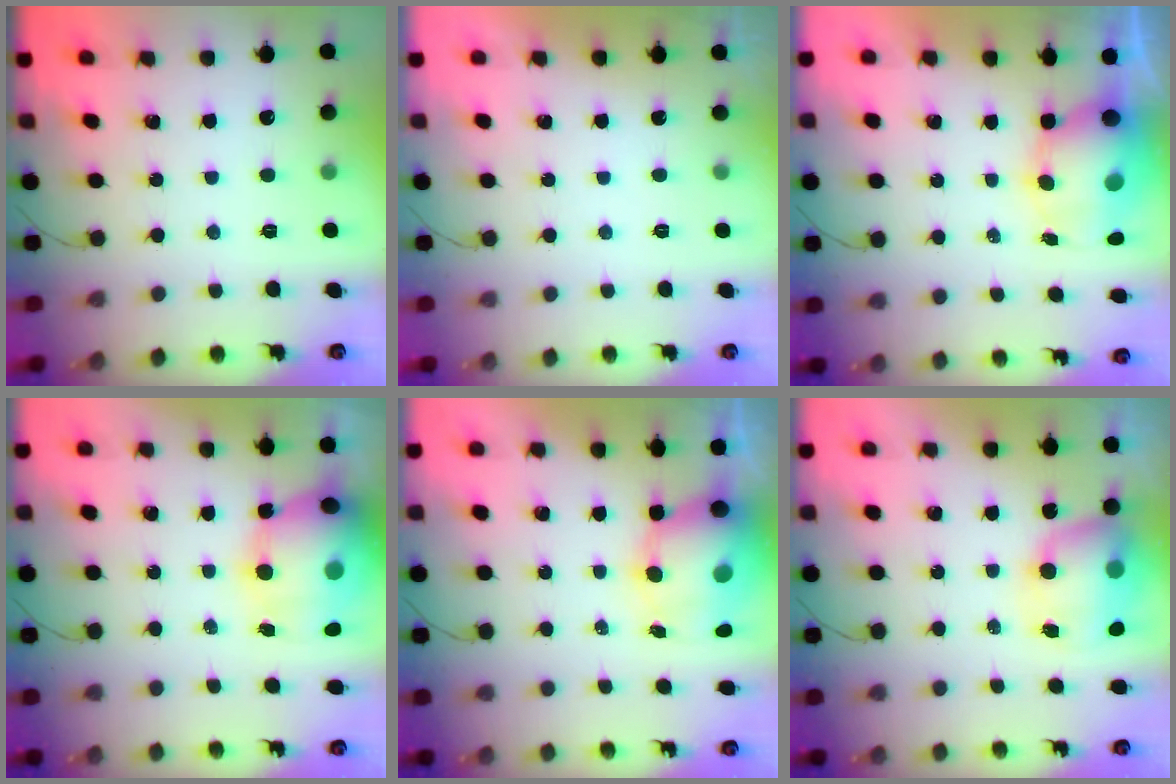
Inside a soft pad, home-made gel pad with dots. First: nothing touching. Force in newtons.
{"total": 0.0}
{"total": 8.4, "press": 8.2, "slide": 2.0}
{"total": 20.5, "press": 19.9, "slide": 4.9}
{"total": 11.4, "press": 11.0, "slide": 3.0}
{"total": 10.3, "press": 10.0, "slide": 2.6}